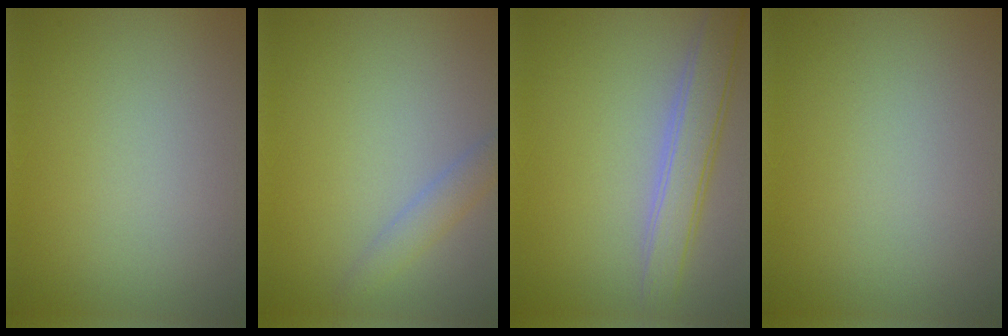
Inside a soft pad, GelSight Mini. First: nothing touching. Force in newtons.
{"total": 1.8, "press": 1.8, "slide": 0.1}
{"total": 3.6, "press": 3.6, "slide": 0.1}
{"total": 0.0}